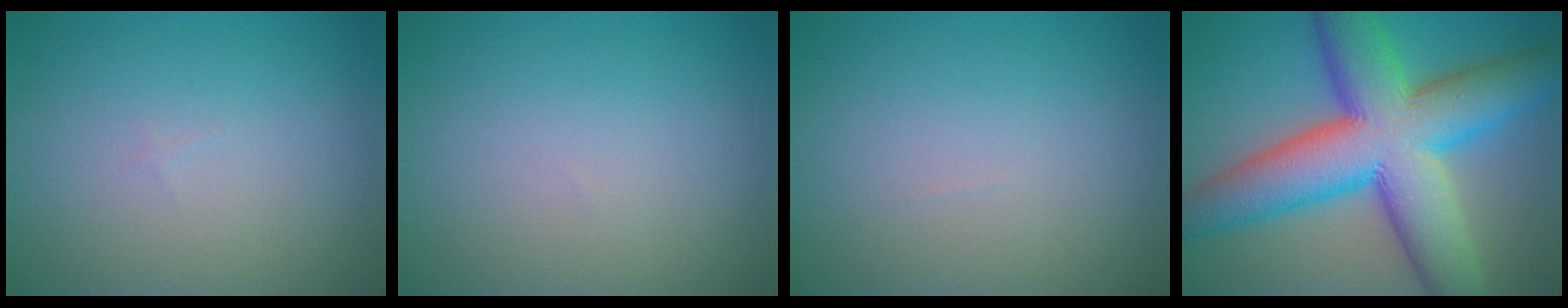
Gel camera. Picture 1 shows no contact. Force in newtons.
{"total": 0.0}
{"total": 0.0}
{"total": 14.4, "press": 14.4, "slide": 0.3}